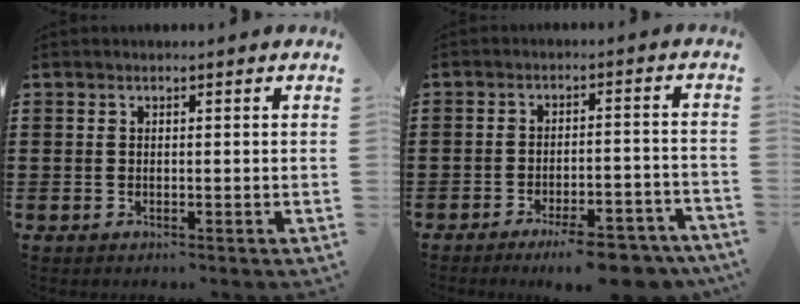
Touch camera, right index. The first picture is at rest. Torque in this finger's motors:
{"motor_torque": [1.77, 0.37, 0.35, 0.06]}